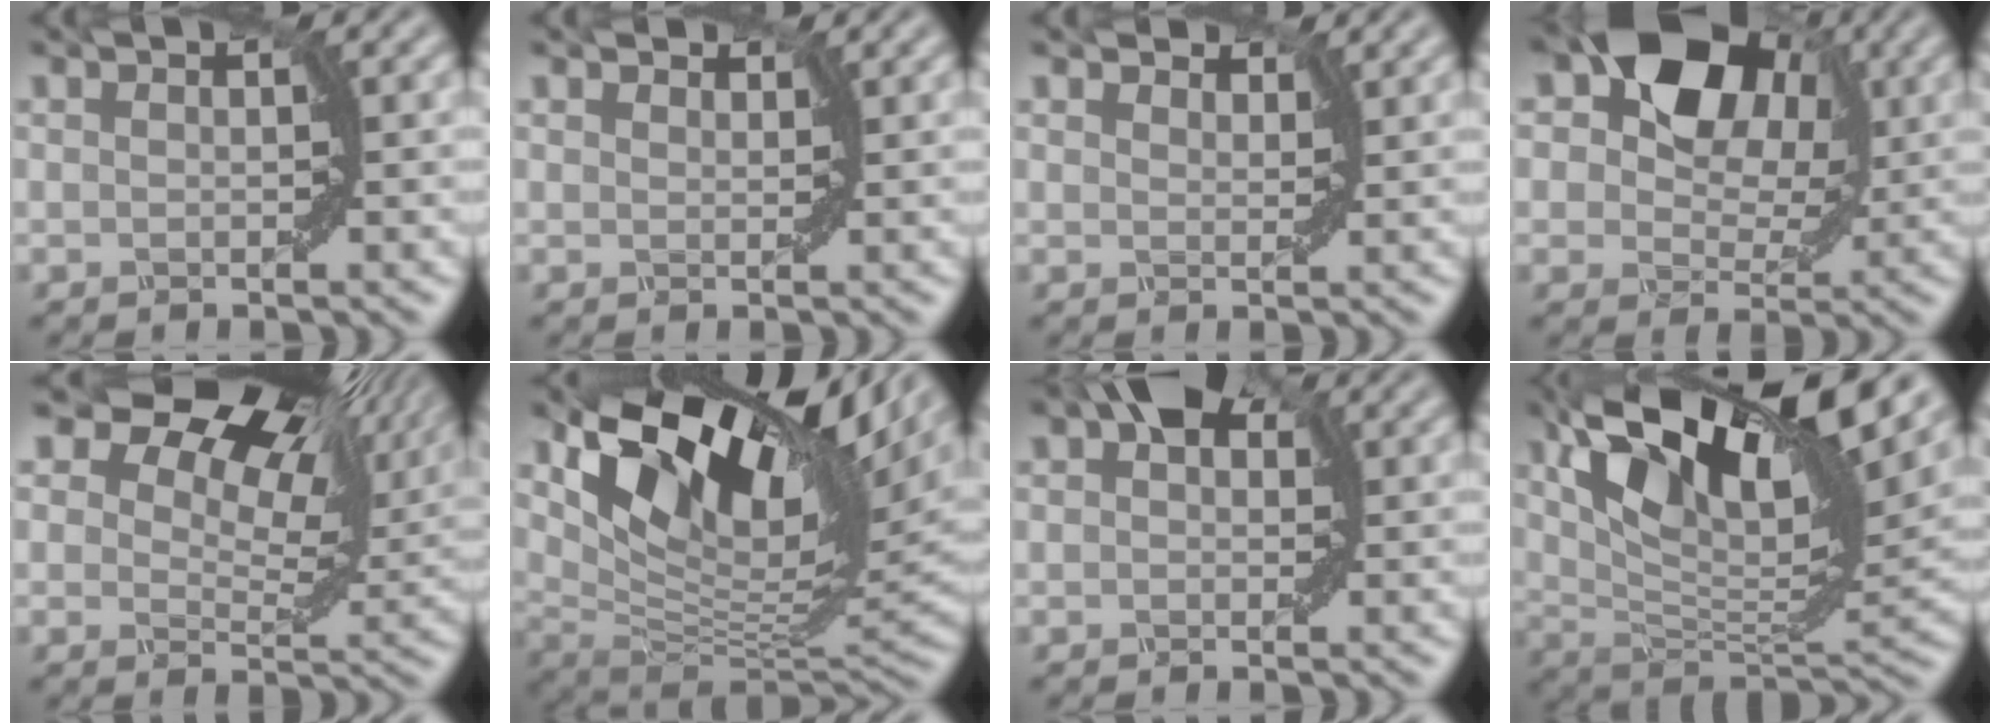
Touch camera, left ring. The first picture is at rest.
{"total": 1.2, "force": [1.2, 0.3, 0.2], "torque": [-0.009, 0.002, 0.018]}
{"total": 2.5, "force": [2.2, 0.8, 0.8], "torque": [-0.019, 0.004, 0.031]}
{"total": 10.7, "force": [4.1, 7.2, 6.7], "torque": [-0.104, 0.030, 0.048]}
{"total": 13.5, "force": [8.2, 6.9, 8.2], "torque": [-0.118, 0.027, 0.113]}
{"total": 14.1, "force": [7.2, 6.6, 10.3], "torque": [-0.184, 0.013, 0.139]}
{"total": 4.1, "force": [1.8, 2.6, 2.7], "torque": [-0.030, 0.021, 0.008]}
{"total": 13.7, "force": [7.6, 4.7, 10.4], "torque": [-0.183, 0.013, 0.140]}